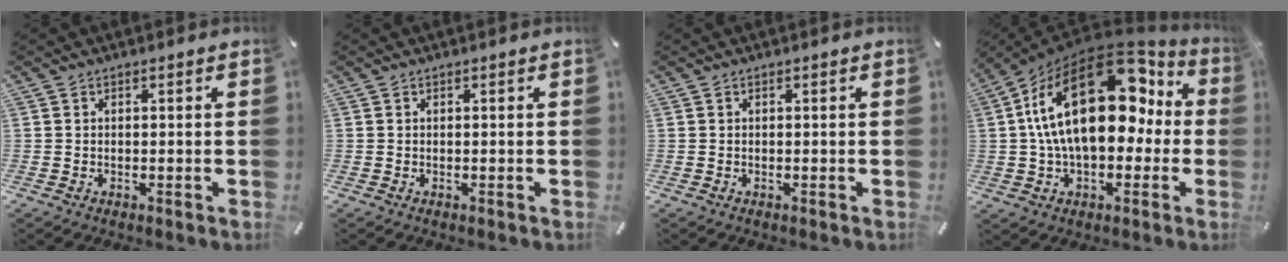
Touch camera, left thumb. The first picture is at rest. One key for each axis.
{"total": 0.0}
{"total": 0.0}
{"total": 26.1, "fx": 5.9, "fy": 15.5, "fz": 20.1, "tx": -0.360, "ty": -0.033, "tz": 0.101}